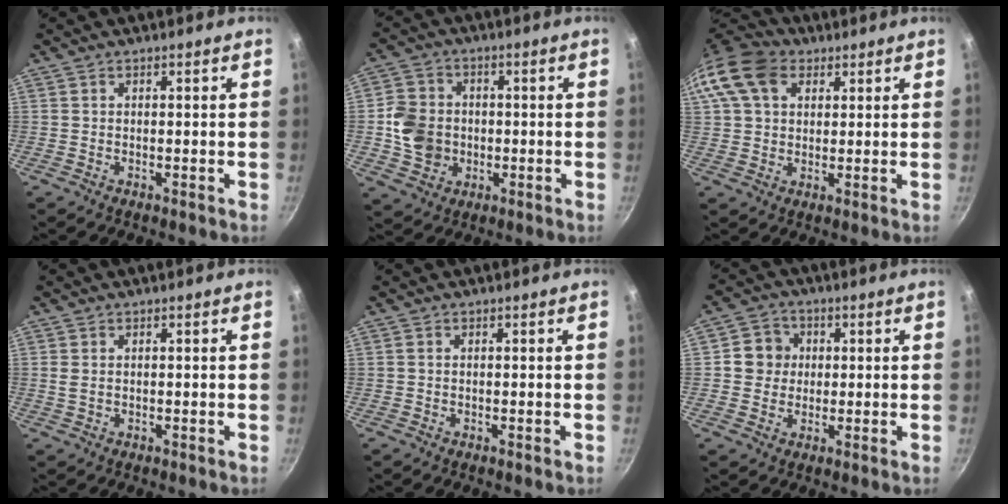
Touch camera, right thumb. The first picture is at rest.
{"total": 9.3, "force": [-0.7, 8.2, 4.4], "torque": [-0.056, 0.011, -0.015]}
{"total": 12.5, "force": [4.6, 9.1, 7.2], "torque": [-0.129, 0.015, 0.071]}
{"total": 1.1, "force": [0.3, 0.8, 0.8], "torque": [-0.019, 0.000, 0.007]}
{"total": 0.0}
{"total": 6.0, "force": [0.8, 5.6, 1.8], "torque": [0.006, 0.006, 0.001]}